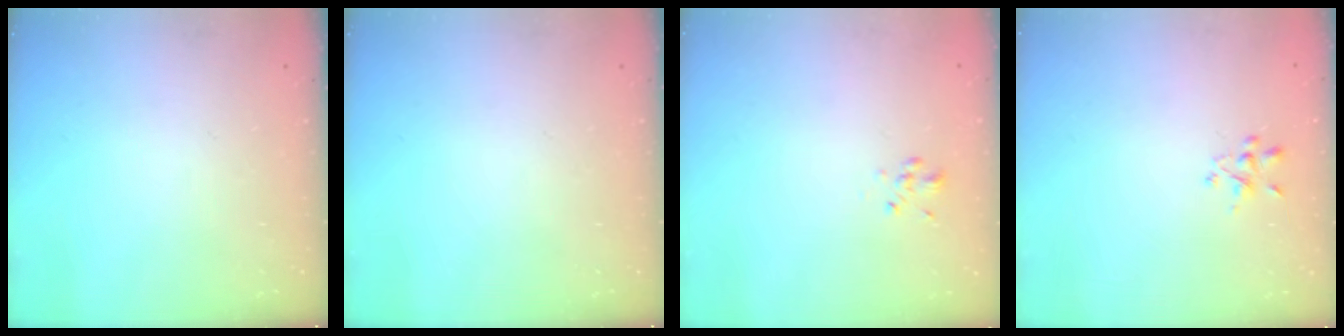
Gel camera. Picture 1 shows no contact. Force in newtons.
{"total": 0.0}
{"total": 2.8, "press": 2.4, "slide": 1.4}
{"total": 2.2, "press": 2.0, "slide": 1.0}